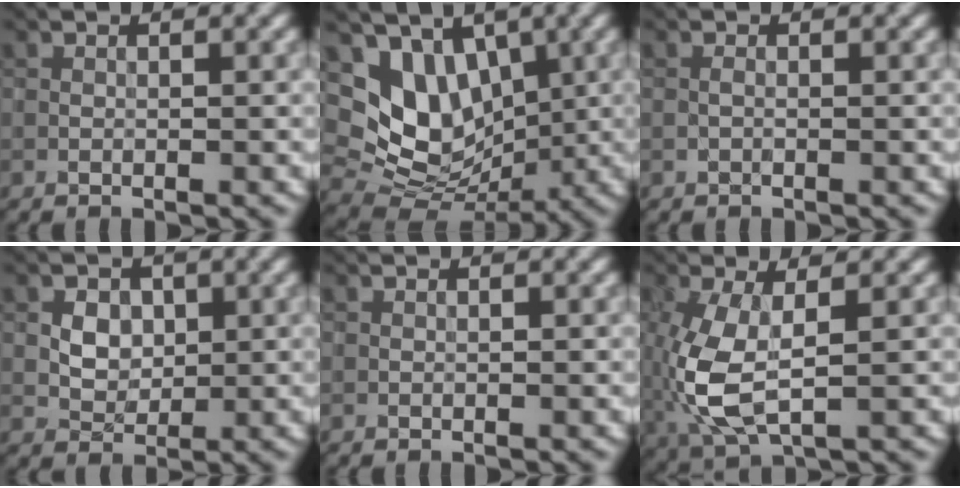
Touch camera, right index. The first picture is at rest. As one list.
[{"total": 7.3, "force": [2.0, 5.6, 4.1], "torque": [-0.075, -0.017, 0.037]}, {"total": 0.0}, {"total": 2.5, "force": [0.9, 2.0, 1.1], "torque": [-0.020, 0.006, 0.015]}, {"total": 0.0}, {"total": 5.9, "force": [-0.6, 2.6, 5.2], "torque": [-0.142, -0.007, -0.005]}]